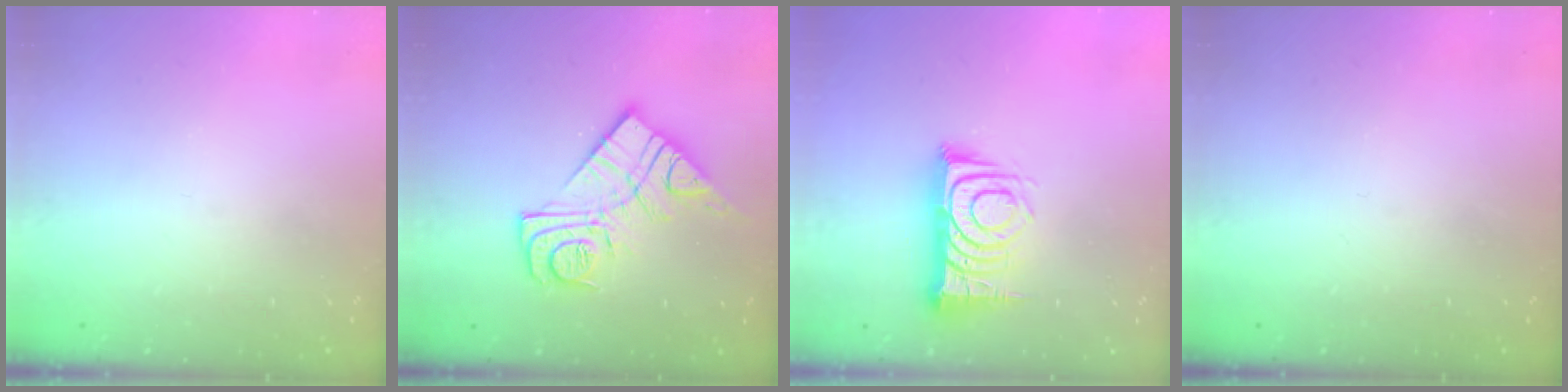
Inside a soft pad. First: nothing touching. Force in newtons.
{"total": 16.3, "press": 16.2, "slide": 1.4}
{"total": 12.7, "press": 12.6, "slide": 0.9}
{"total": 0.0}